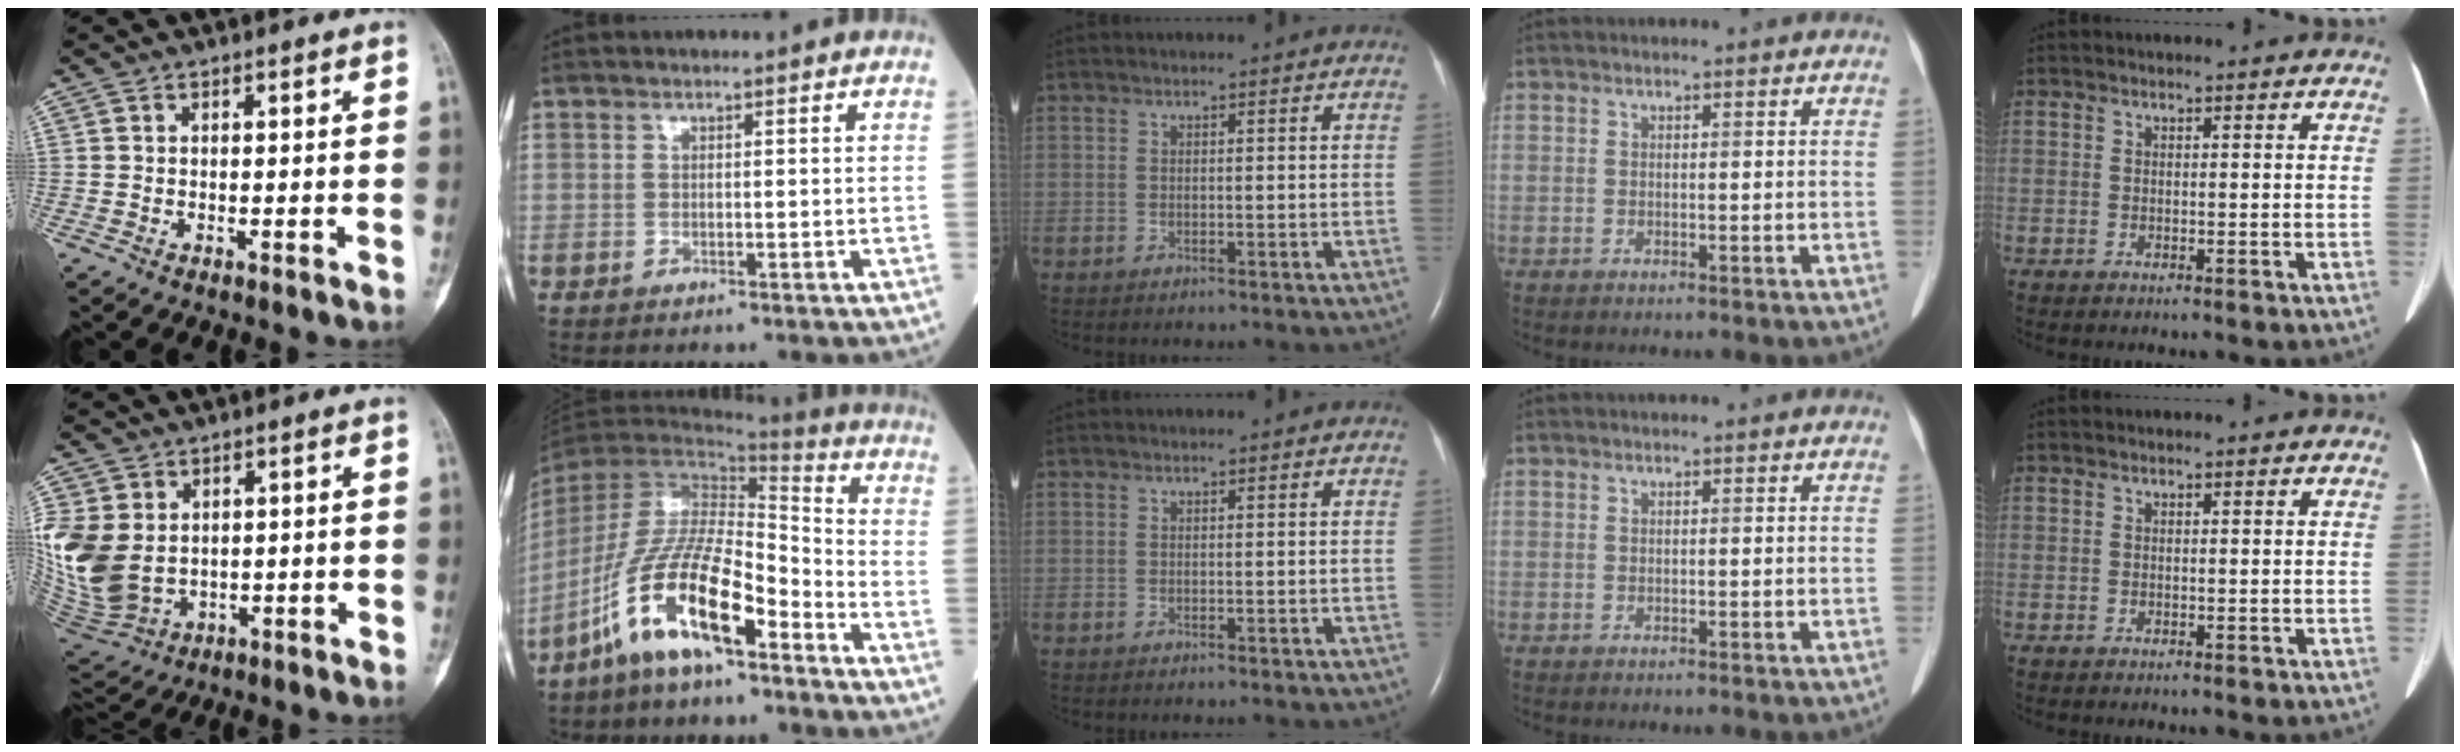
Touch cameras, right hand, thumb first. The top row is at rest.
{"thumb": {"total": 15.2, "force": [1.6, 11.7, 9.5], "torque": [-0.220, -0.009, 0.059]}, "index": {"total": 14.9, "force": [-8.7, 3.6, 11.5], "torque": [-0.230, -0.007, -0.164]}}